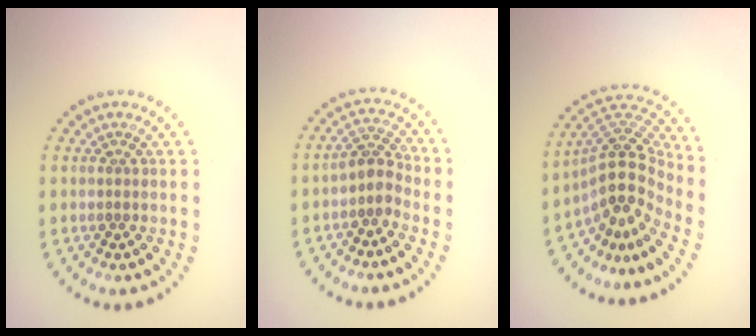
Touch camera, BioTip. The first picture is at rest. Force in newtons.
{"total": 2.5, "press": 1.9, "slide": 1.6}
{"total": 5.1, "press": 3.6, "slide": 3.6}